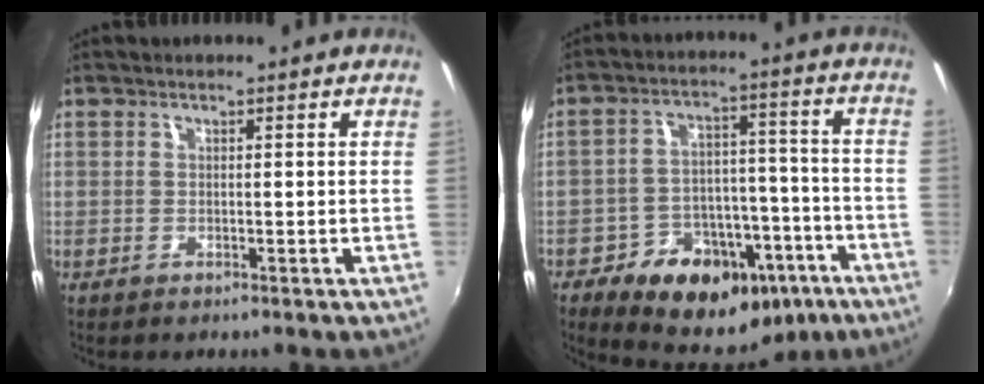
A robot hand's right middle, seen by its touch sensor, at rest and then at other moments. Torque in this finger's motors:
{"motor_torque": [0.82, -1.32, 0.20, 0.04]}